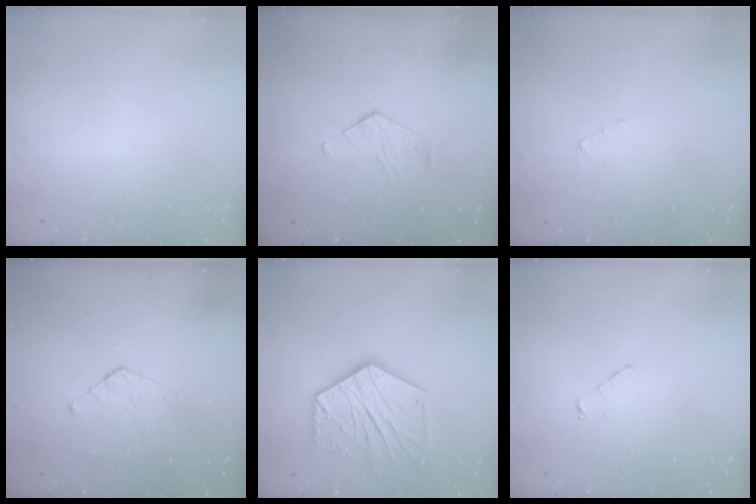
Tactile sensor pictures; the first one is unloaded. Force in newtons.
{"total": 5.2, "press": 5.2, "slide": 0.4}
{"total": 2.9, "press": 2.8, "slide": 0.3}
{"total": 5.8, "press": 5.8, "slide": 0.5}
{"total": 14.2, "press": 14.2, "slide": 0.7}
{"total": 3.8, "press": 3.8, "slide": 0.4}